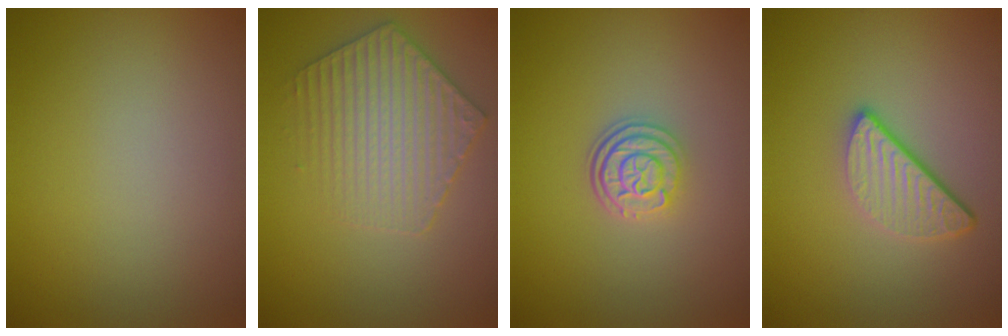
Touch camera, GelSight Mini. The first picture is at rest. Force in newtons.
{"total": 3.8, "press": 3.8, "slide": 0.6}
{"total": 3.1, "press": 2.5, "slide": 1.8}
{"total": 3.4, "press": 2.6, "slide": 2.2}